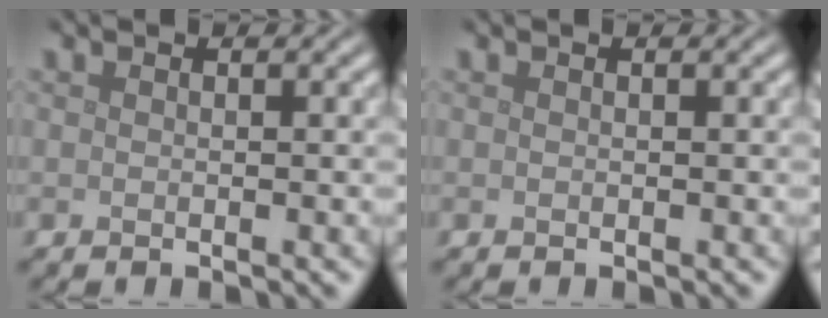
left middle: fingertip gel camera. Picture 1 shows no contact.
{"total": 0.0}